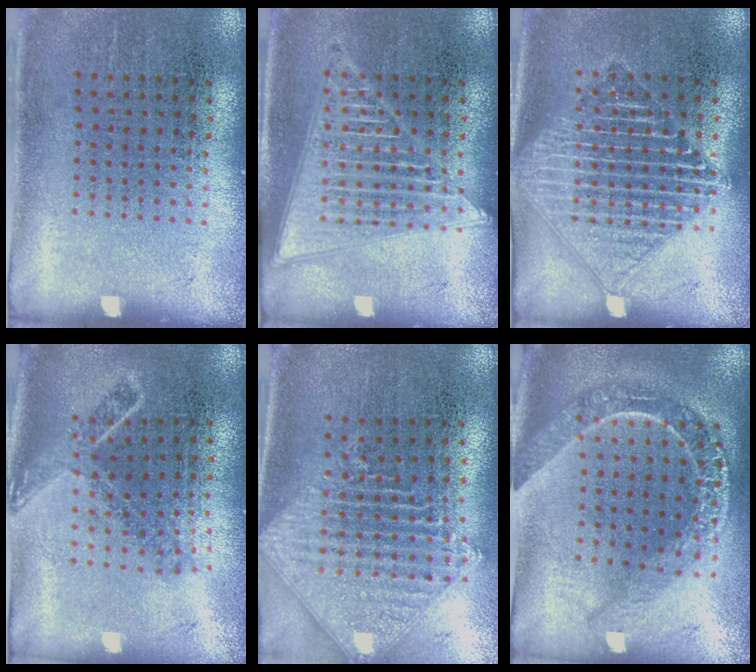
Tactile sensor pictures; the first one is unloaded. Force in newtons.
{"total": 3.2, "press": 3.2, "slide": 0.4}
{"total": 2.1, "press": 2.1, "slide": 0.3}
{"total": 1.8, "press": 1.3, "slide": 1.2}
{"total": 2.2, "press": 1.8, "slide": 1.3}
{"total": 2.2, "press": 1.8, "slide": 1.1}